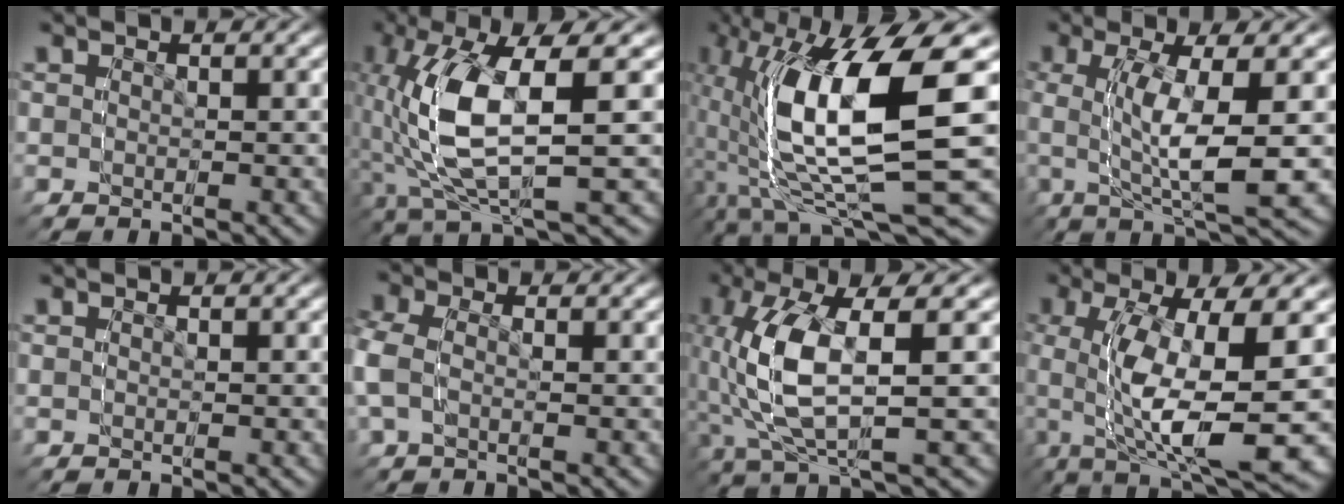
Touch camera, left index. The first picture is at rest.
{"total": 8.7, "force": [1.4, 4.1, 7.5], "torque": [-0.174, 0.022, 0.027]}
{"total": 12.7, "force": [2.0, 6.4, 10.8], "torque": [-0.214, 0.020, 0.032]}
{"total": 3.7, "force": [0.9, -0.8, 3.4], "torque": [-0.066, 0.032, 0.009]}
{"total": 0.0}
{"total": 1.4, "force": [-1.4, 0.0, 0.2], "torque": [-0.019, -0.005, -0.020]}
{"total": 5.7, "force": [0.6, 2.1, 5.2], "torque": [-0.127, 0.019, 0.021]}
{"total": 8.0, "force": [0.8, 1.9, 7.7], "torque": [-0.128, 0.040, 0.009]}